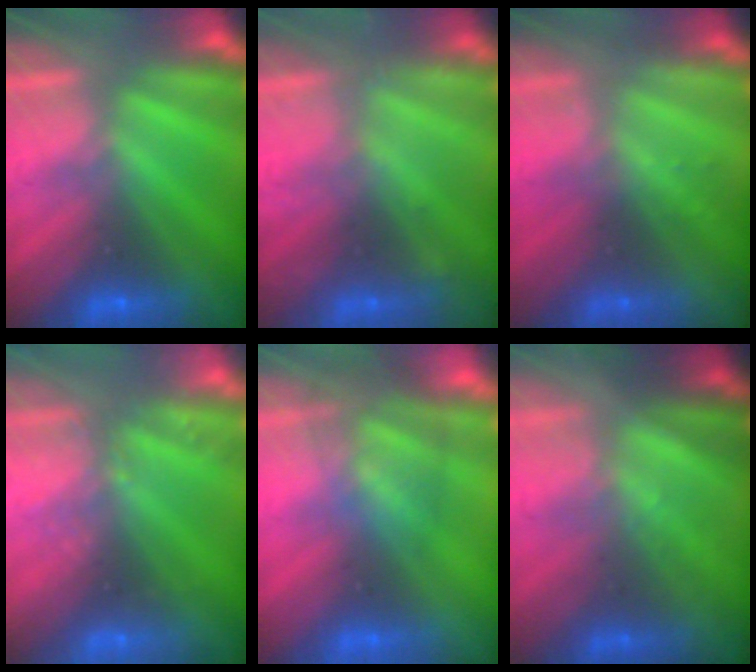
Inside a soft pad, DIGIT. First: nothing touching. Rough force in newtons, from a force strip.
{"total": 2.2}
{"total": 2.3}
{"total": 2.4}
{"total": 3.7}
{"total": 1.2}